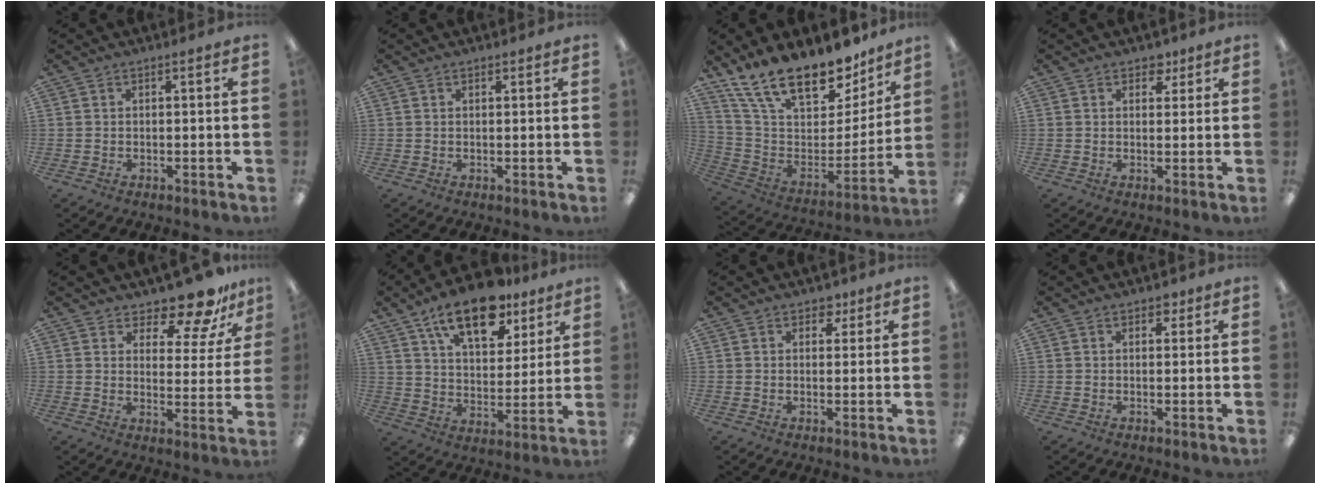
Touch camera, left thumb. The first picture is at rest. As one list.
[{"total": 0.7, "force": [0.5, 0.4, 0.1], "torque": [0.005, -0.002, 0.008]}, {"total": 21.8, "force": [16.8, 8.8, 10.7], "torque": [-0.187, -0.122, 0.300]}, {"total": 3.7, "force": [2.4, 2.5, 1.2], "torque": [-0.005, -0.007, 0.040]}, {"total": 11.4, "force": [10.0, 3.5, 4.2], "torque": [-0.065, -0.077, 0.180]}, {"total": 17.3, "force": [12.0, 7.9, 9.7], "torque": [-0.149, -0.061, 0.204]}, {"total": 3.5, "force": [2.2, 2.4, 1.2], "torque": [-0.004, -0.005, 0.036]}, {"total": 2.2, "force": [1.4, 1.4, 0.8], "torque": [0.000, -0.003, 0.022]}]